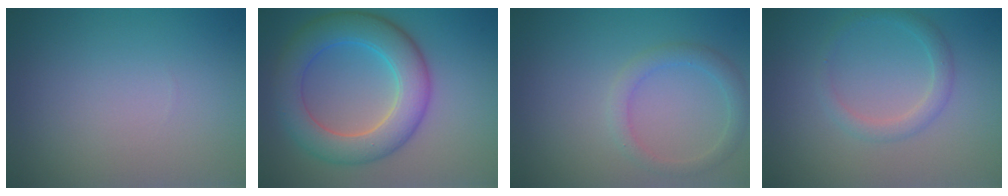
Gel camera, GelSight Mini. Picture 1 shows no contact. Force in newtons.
{"total": 7.5, "press": 7.4, "slide": 0.5}
{"total": 2.1, "press": 2.1, "slide": 0.1}
{"total": 2.0, "press": 2.0, "slide": 0.0}